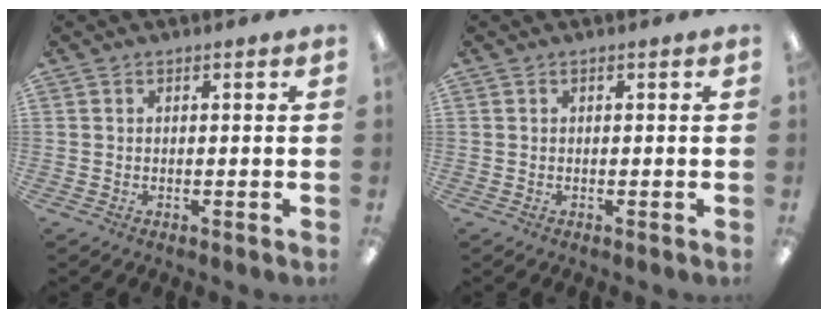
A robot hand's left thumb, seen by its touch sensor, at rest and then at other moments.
{"total": 0.0}